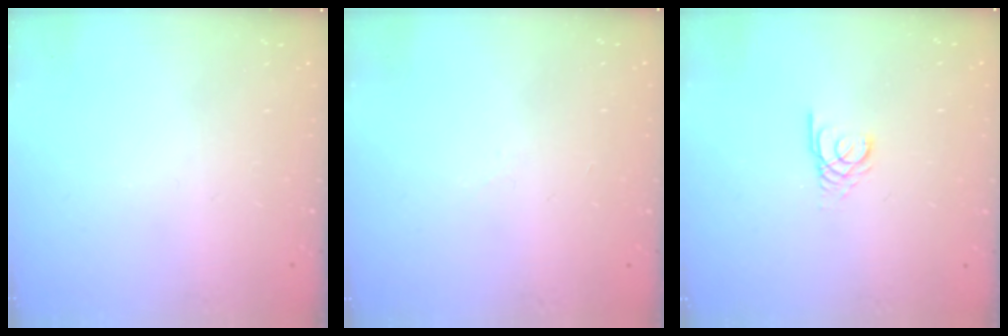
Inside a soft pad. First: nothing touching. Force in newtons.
{"total": 2.0, "press": 1.9, "slide": 0.5}
{"total": 2.5, "press": 2.5, "slide": 0.2}